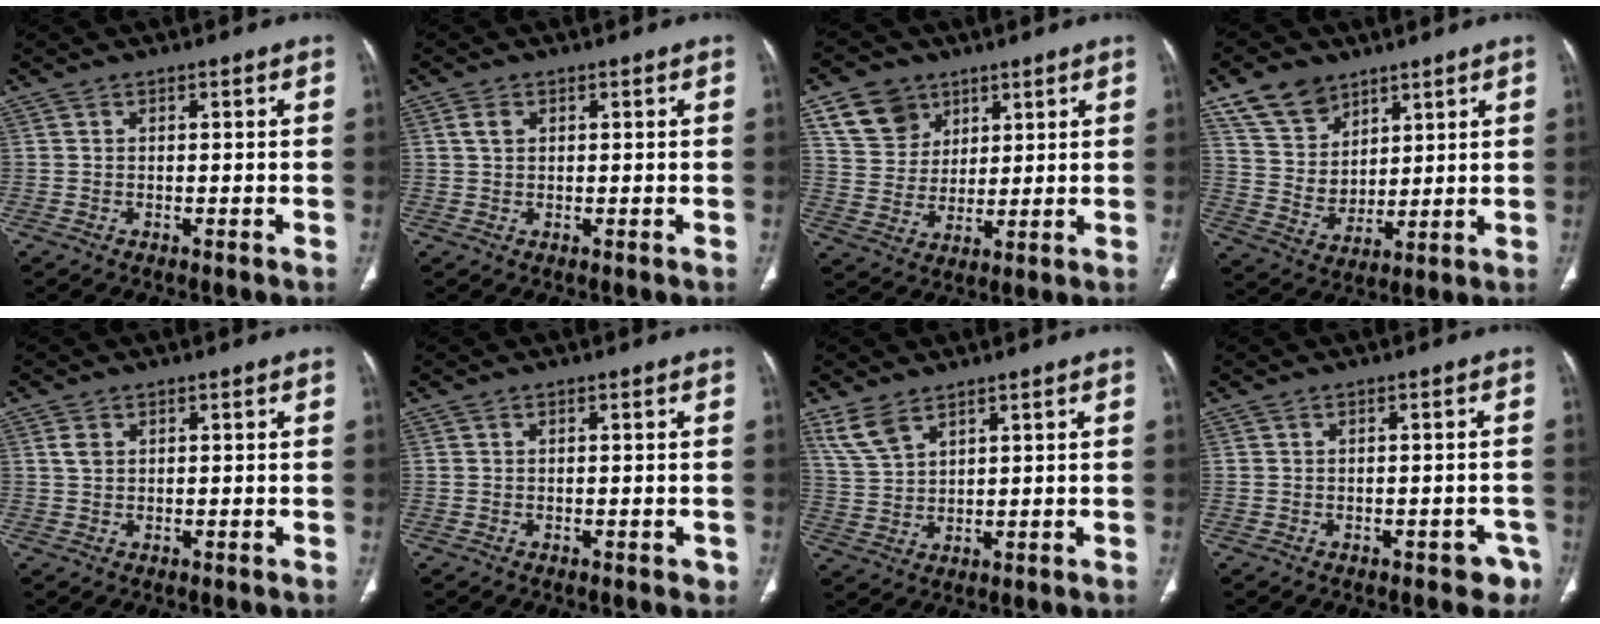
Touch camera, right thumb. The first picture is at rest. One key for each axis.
{"total": 1.9, "fx": 0.6, "fy": 1.3, "fz": 1.2, "tx": -0.023, "ty": 0.004, "tz": 0.012}
{"total": 10.0, "fx": 5.6, "fy": 7.8, "fz": 2.9, "tx": -0.023, "ty": -0.021, "tz": 0.113}
{"total": 11.2, "fx": 7.3, "fy": 7.5, "fz": 4.0, "tx": -0.047, "ty": -0.040, "tz": 0.146}
{"total": 1.9, "fx": 0.8, "fy": 1.3, "fz": 1.1, "tx": -0.017, "ty": 0.004, "tz": 0.018}
{"total": 0.8, "fx": -0.3, "fy": 0.5, "fz": 0.6, "tx": -0.004, "ty": 0.000, "tz": -0.003}
{"total": 5.7, "fx": 4.1, "fy": 2.5, "fz": 3.0, "tx": -0.055, "ty": -0.011, "tz": 0.094}
{"total": 4.2, "fx": -2.8, "fy": 2.3, "fz": 2.1, "tx": -0.002, "ty": 0.015, "tz": -0.032}